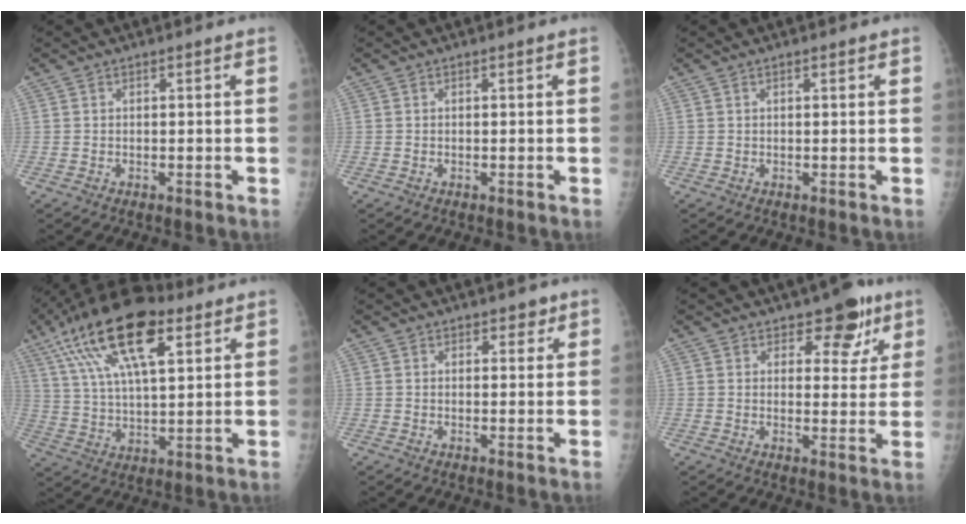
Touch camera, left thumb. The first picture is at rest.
{"total": 0.0}
{"total": 0.7, "force": [0.4, 0.3, 0.4], "torque": [-0.004, -0.001, 0.005]}
{"total": 20.2, "force": [10.1, 8.2, 15.5], "torque": [-0.276, -0.008, 0.179]}
{"total": 2.5, "force": [1.6, 1.6, 0.9], "torque": [0.012, -0.008, 0.019]}
{"total": 7.3, "force": [4.7, 4.3, 3.5], "torque": [-0.003, -0.022, 0.062]}